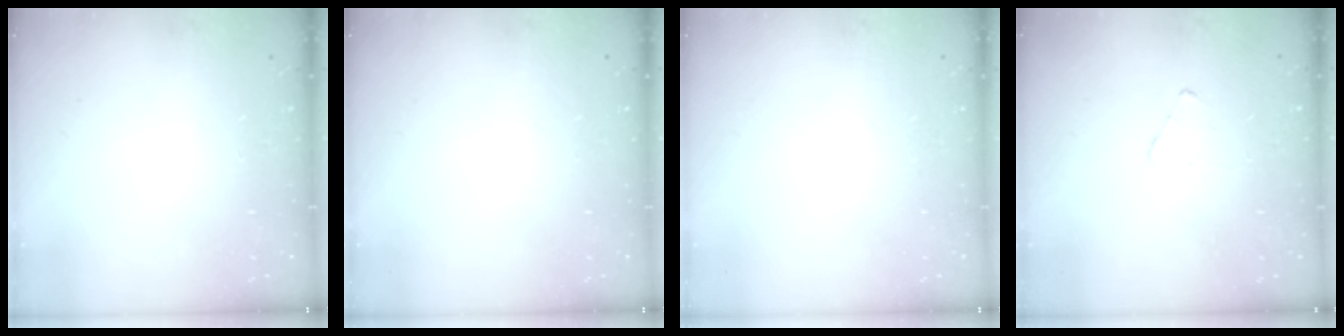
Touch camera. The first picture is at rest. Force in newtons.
{"total": 0.0}
{"total": 0.0}
{"total": 2.5, "press": 2.5, "slide": 0.3}